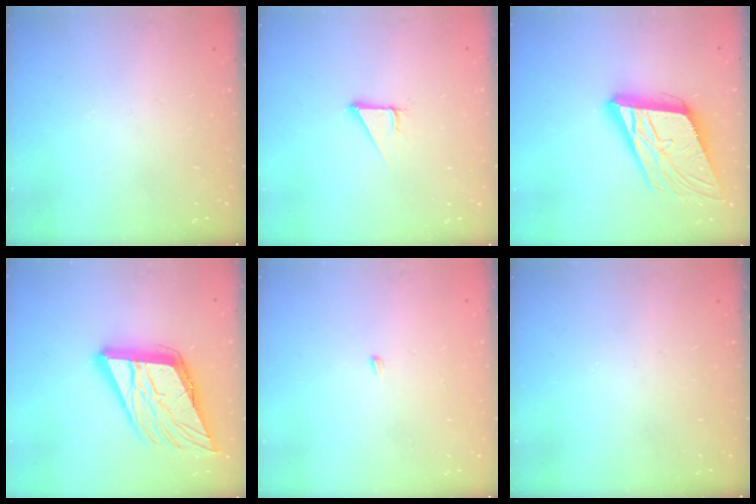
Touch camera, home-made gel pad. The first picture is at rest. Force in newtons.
{"total": 2.9, "press": 2.9, "slide": 0.1}
{"total": 18.8, "press": 18.5, "slide": 3.5}
{"total": 20.5, "press": 20.2, "slide": 3.3}
{"total": 3.3, "press": 3.3, "slide": 0.2}
{"total": 0.0}